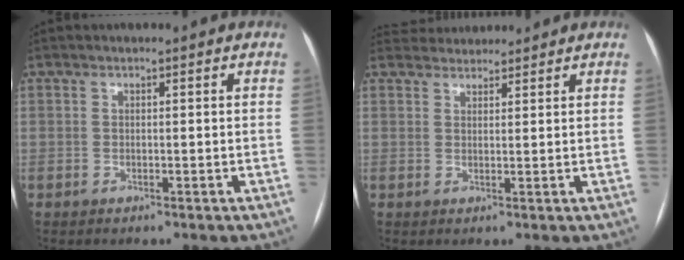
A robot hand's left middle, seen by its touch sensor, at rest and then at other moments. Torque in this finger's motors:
{"motor_torque": [0.02, -0.17, -0.05, -0.02]}